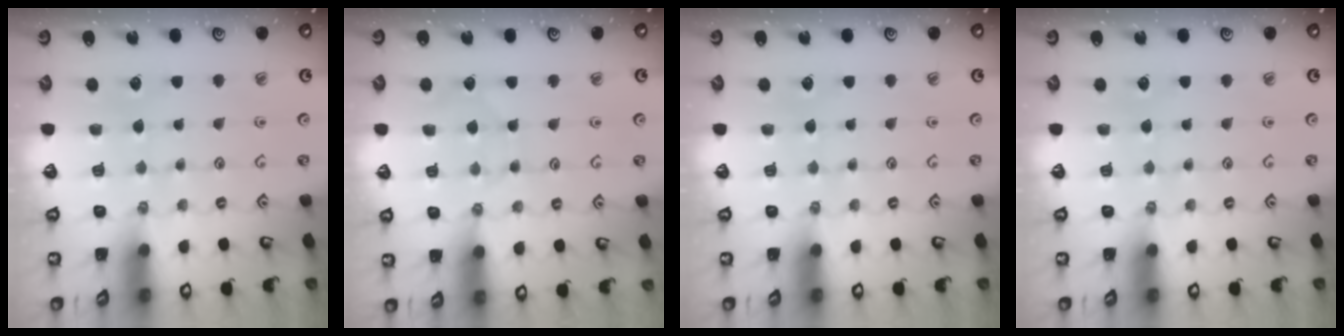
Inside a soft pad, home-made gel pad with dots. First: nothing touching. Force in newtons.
{"total": 4.7, "press": 4.6, "slide": 0.5}
{"total": 0.0}
{"total": 0.0}